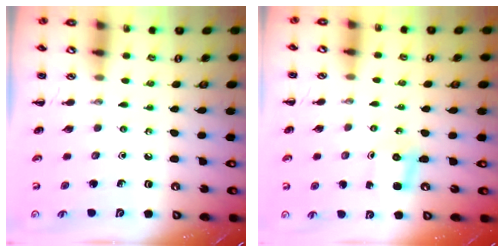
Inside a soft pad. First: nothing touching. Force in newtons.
{"total": 2.8, "press": 2.7, "slide": 0.9}